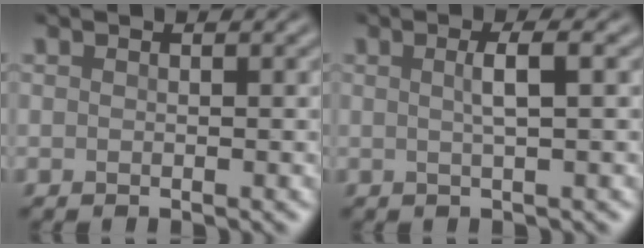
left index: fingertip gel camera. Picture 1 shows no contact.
{"total": 2.4, "force": [0.1, 0.6, 2.3], "torque": [-0.036, 0.002, -0.003]}